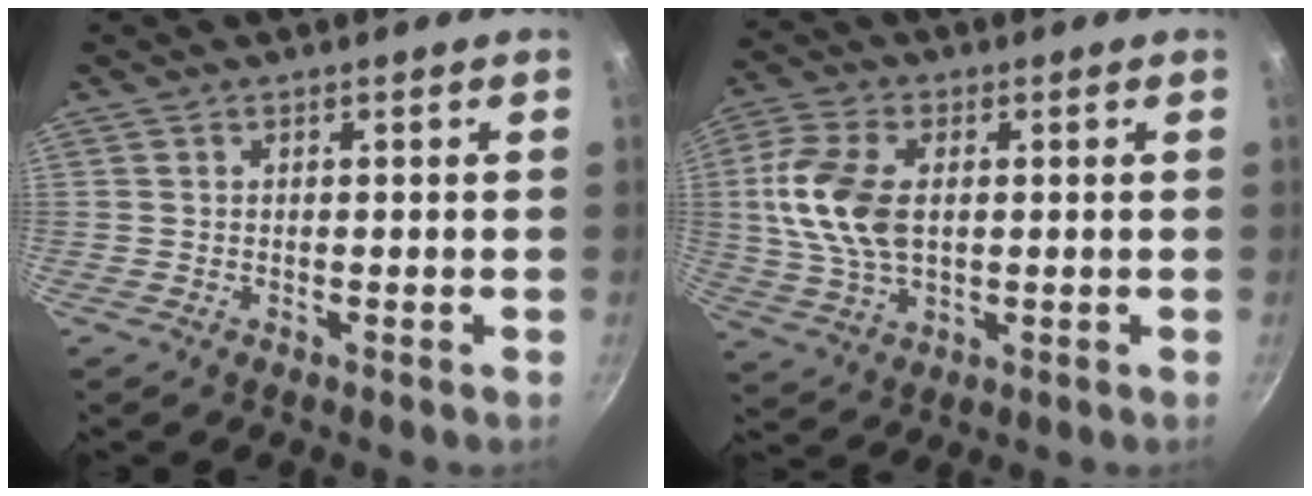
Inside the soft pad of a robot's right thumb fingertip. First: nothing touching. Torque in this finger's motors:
{"motor_torque": [-0.71, 1.18, 1.60, -0.21, 0.42]}